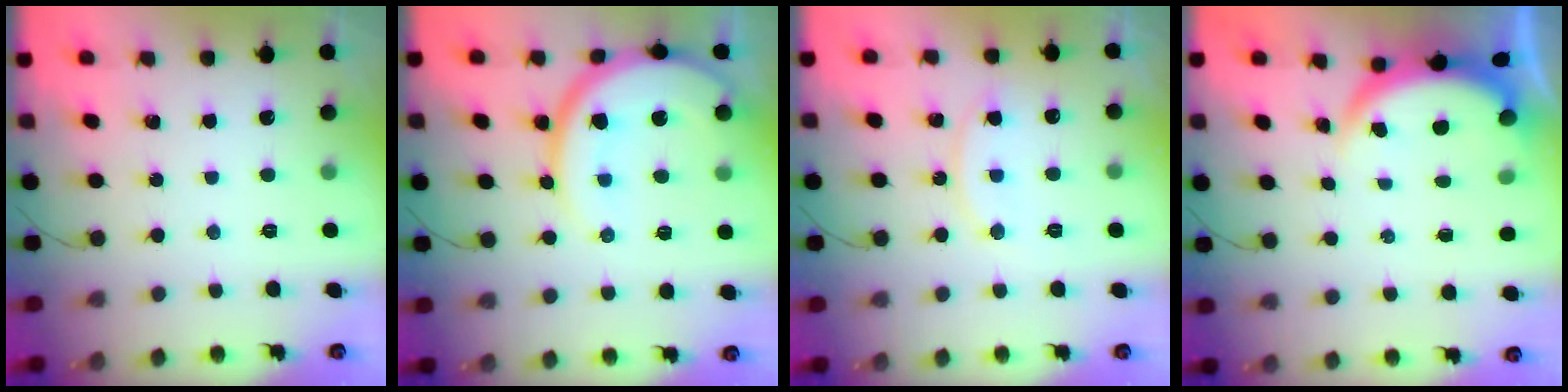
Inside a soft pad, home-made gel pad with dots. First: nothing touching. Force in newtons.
{"total": 15.2, "press": 15.1, "slide": 1.4}
{"total": 9.4, "press": 9.4, "slide": 0.7}
{"total": 4.0, "press": 4.0, "slide": 0.1}